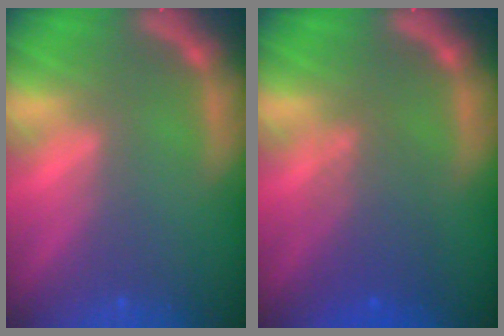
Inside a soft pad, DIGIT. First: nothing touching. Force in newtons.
{"total": 4.1}